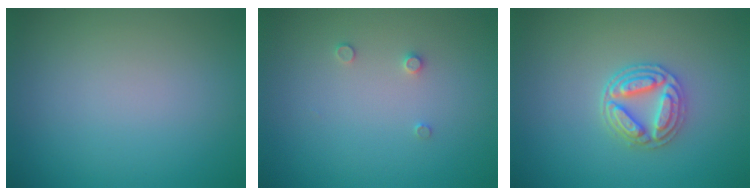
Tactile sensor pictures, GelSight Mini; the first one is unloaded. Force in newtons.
{"total": 0.8, "press": 0.8, "slide": 0.0}
{"total": 3.7, "press": 3.3, "slide": 1.7}